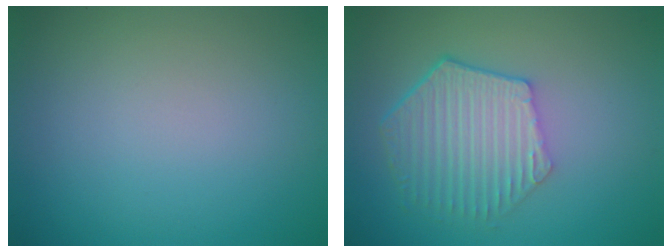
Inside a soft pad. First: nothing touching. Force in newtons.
{"total": 5.8, "press": 4.4, "slide": 3.8}